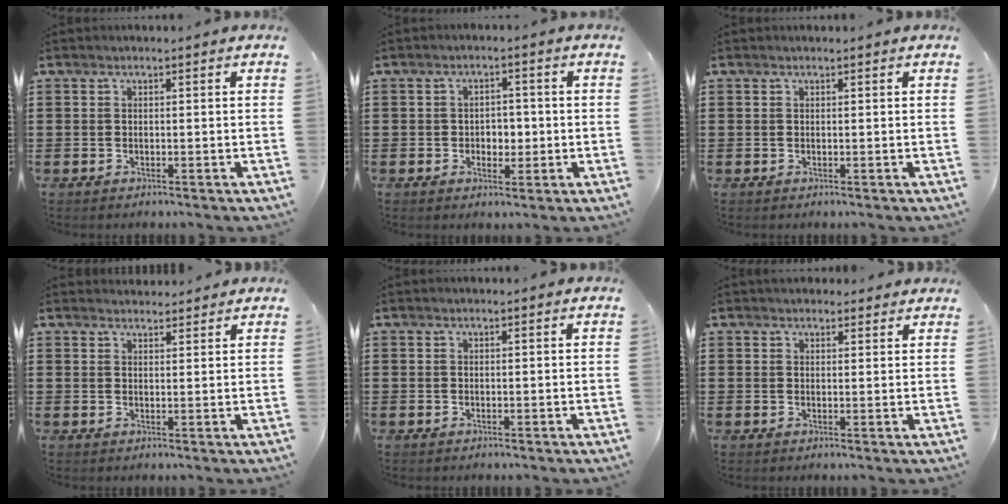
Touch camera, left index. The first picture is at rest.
{"total": 2.6, "force": [-0.5, 2.1, 1.5], "torque": [-0.028, 0.004, -0.017]}
{"total": 0.0}
{"total": 2.1, "force": [2.0, 0.4, -0.1], "torque": [-0.003, -0.001, 0.040]}
{"total": 0.0}
{"total": 2.0, "force": [1.9, 0.7, 0.1], "torque": [-0.006, 0.003, 0.037]}